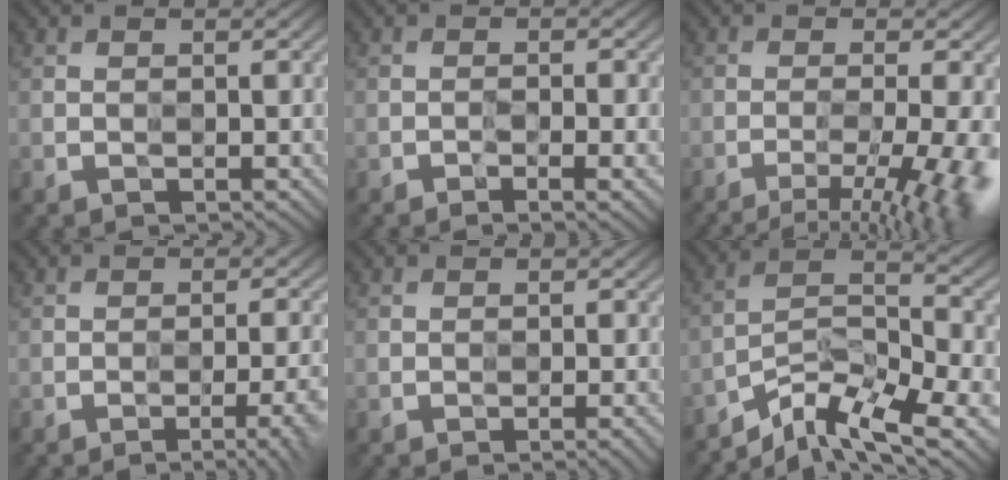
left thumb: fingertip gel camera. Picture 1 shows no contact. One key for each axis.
{"total": 2.9, "fx": -1.3, "fy": 0.5, "fz": 2.5, "tx": -0.045, "ty": 0.000, "tz": -0.024}
{"total": 8.9, "fx": -4.3, "fy": 2.0, "fz": 7.5, "tx": -0.103, "ty": -0.005, "tz": -0.056}
{"total": 6.2, "fx": -3.3, "fy": 1.3, "fz": 5.1, "tx": -0.069, "ty": 0.005, "tz": -0.041}
{"total": 1.8, "fx": -1.0, "fy": 0.2, "fz": 1.4, "tx": -0.014, "ty": 0.005, "tz": -0.018}
{"total": 11.4, "fx": -8.0, "fy": 3.2, "fz": 7.4, "tx": -0.128, "ty": -0.003, "tz": -0.153}